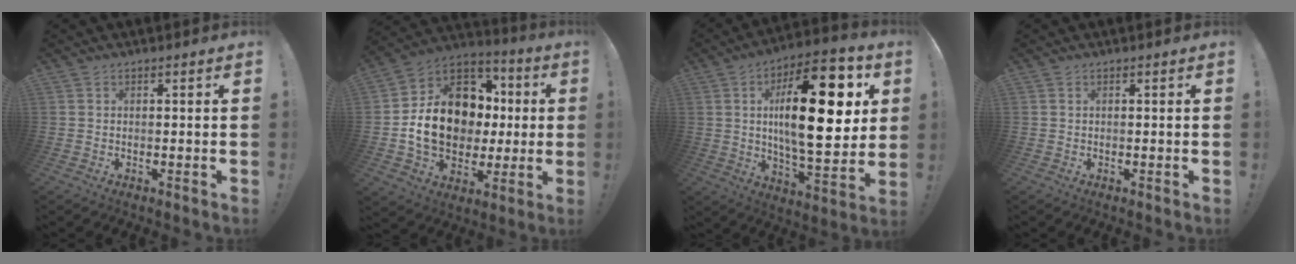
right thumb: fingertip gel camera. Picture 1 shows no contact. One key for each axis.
{"total": 18.9, "fx": 0.3, "fy": 14.6, "fz": 11.9, "tx": -0.198, "ty": 0.016, "tz": 0.028}
{"total": 27.1, "fx": 5.8, "fy": 10.5, "fz": 24.3, "tx": -0.391, "ty": -0.017, "tz": 0.086}
{"total": 0.0}